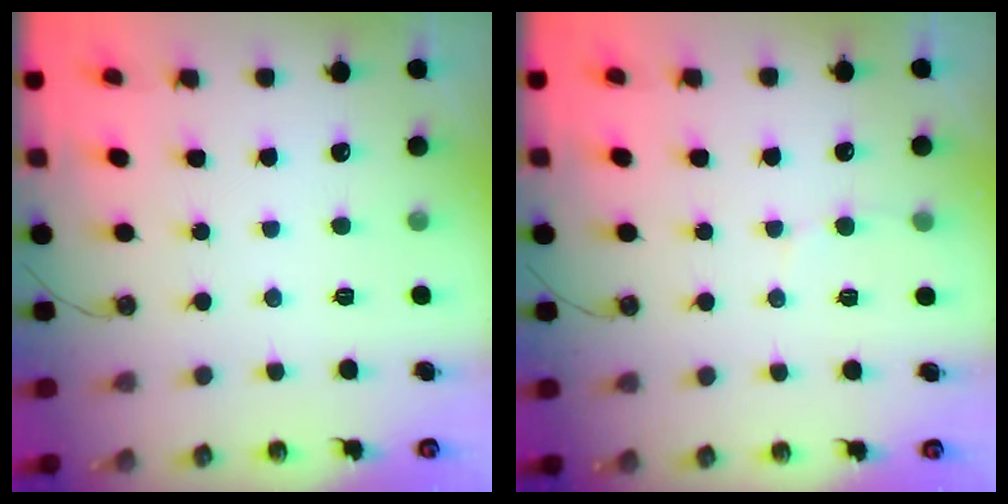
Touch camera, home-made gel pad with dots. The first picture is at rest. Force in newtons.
{"total": 3.7, "press": 3.7, "slide": 0.3}